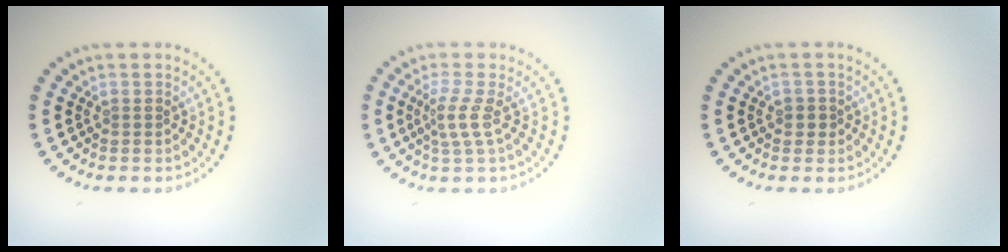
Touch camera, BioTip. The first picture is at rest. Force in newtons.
{"total": 2.3, "press": 1.5, "slide": 1.8}
{"total": 1.2, "press": 1.0, "slide": 0.6}